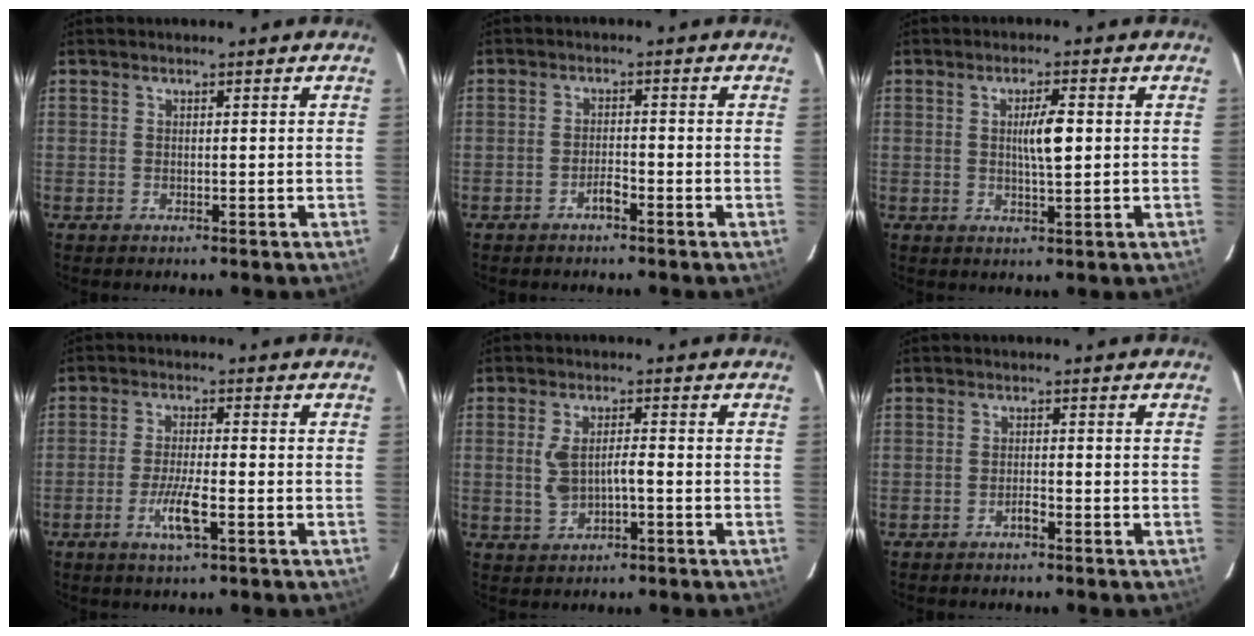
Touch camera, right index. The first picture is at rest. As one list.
[{"total": 1.9, "force": [-1.4, 0.4, 1.3], "torque": [-0.021, 0.002, -0.025]}, {"total": 4.6, "force": [0.6, 0.6, 4.5], "torque": [-0.077, 0.001, 0.009]}, {"total": 5.6, "force": [-2.3, 0.6, 5.1], "torque": [-0.098, -0.007, -0.042]}, {"total": 4.8, "force": [-0.5, 1.8, 4.4], "torque": [-0.090, 0.006, -0.003]}, {"total": 1.3, "force": [-0.9, 0.2, 0.8], "torque": [-0.014, 0.002, -0.016]}]